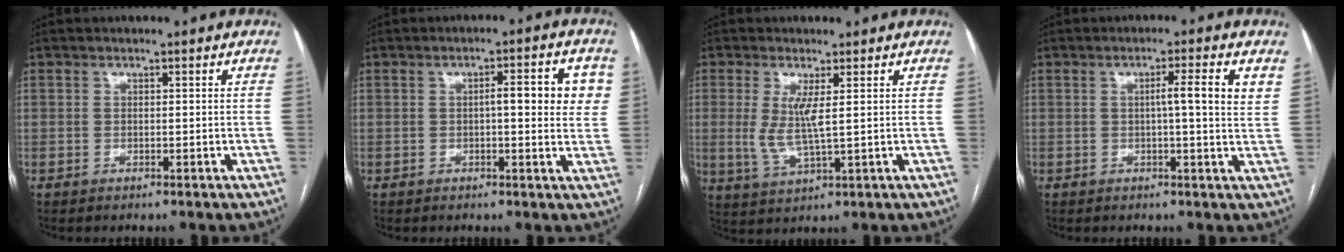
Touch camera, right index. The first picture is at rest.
{"total": 6.8, "force": [1.1, 1.4, 6.6], "torque": [-0.086, 0.014, 0.010]}
{"total": 5.3, "force": [0.9, 0.4, 5.2], "torque": [-0.119, -0.011, 0.024]}
{"total": 5.3, "force": [1.5, -0.2, 5.1], "torque": [-0.074, 0.005, 0.017]}